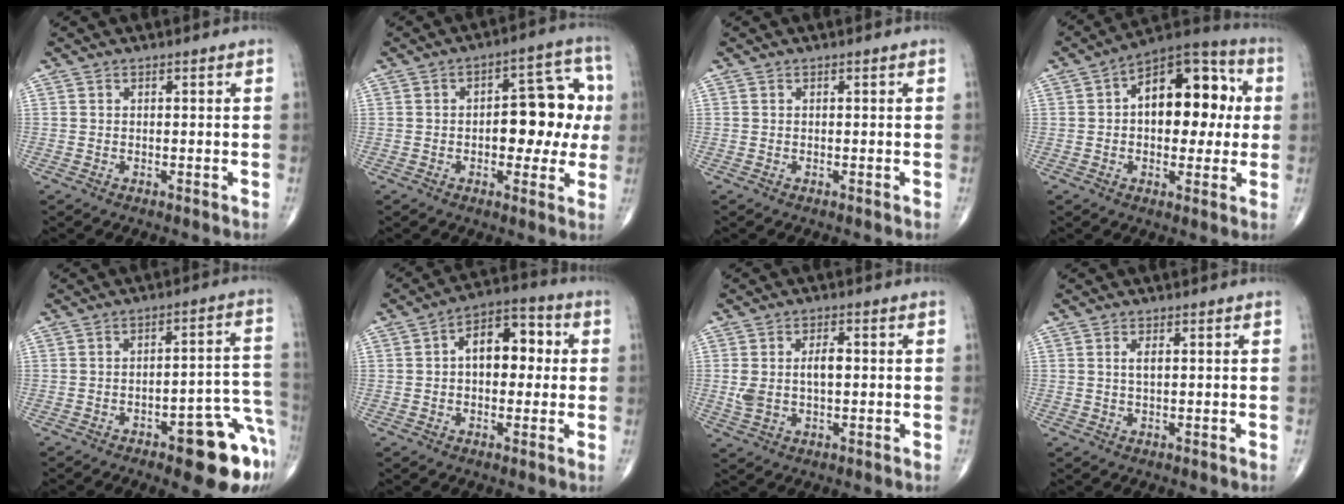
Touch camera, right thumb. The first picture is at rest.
{"total": 13.4, "force": [0.0, 7.2, 11.4], "torque": [-0.101, 0.033, -0.001]}
{"total": 0.0}
{"total": 17.3, "force": [2.2, 9.9, 14.0], "torque": [-0.156, 0.028, 0.024]}
{"total": 13.8, "force": [-7.1, 4.1, 11.1], "torque": [-0.084, 0.060, -0.082]}
{"total": 10.6, "force": [1.2, 6.5, 8.3], "torque": [-0.094, 0.028, 0.008]}
{"total": 6.3, "force": [0.3, 3.4, 5.3], "torque": [-0.109, 0.012, 0.009]}
{"total": 1.7, "force": [0.4, 0.6, 1.5], "torque": [-0.029, -0.003, 0.009]}